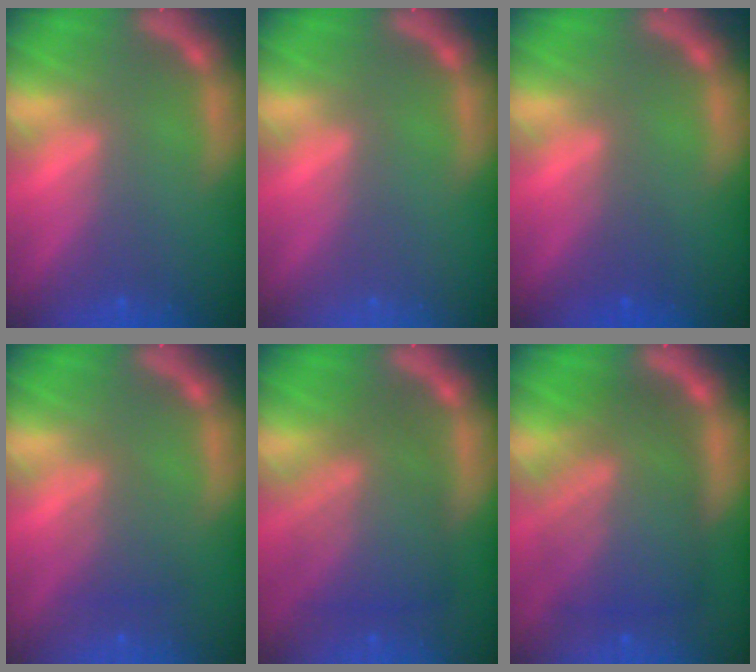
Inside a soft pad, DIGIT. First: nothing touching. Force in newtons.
{"total": 0.0}
{"total": 1.5}
{"total": 2.5}
{"total": 7.6}
{"total": 9.4}